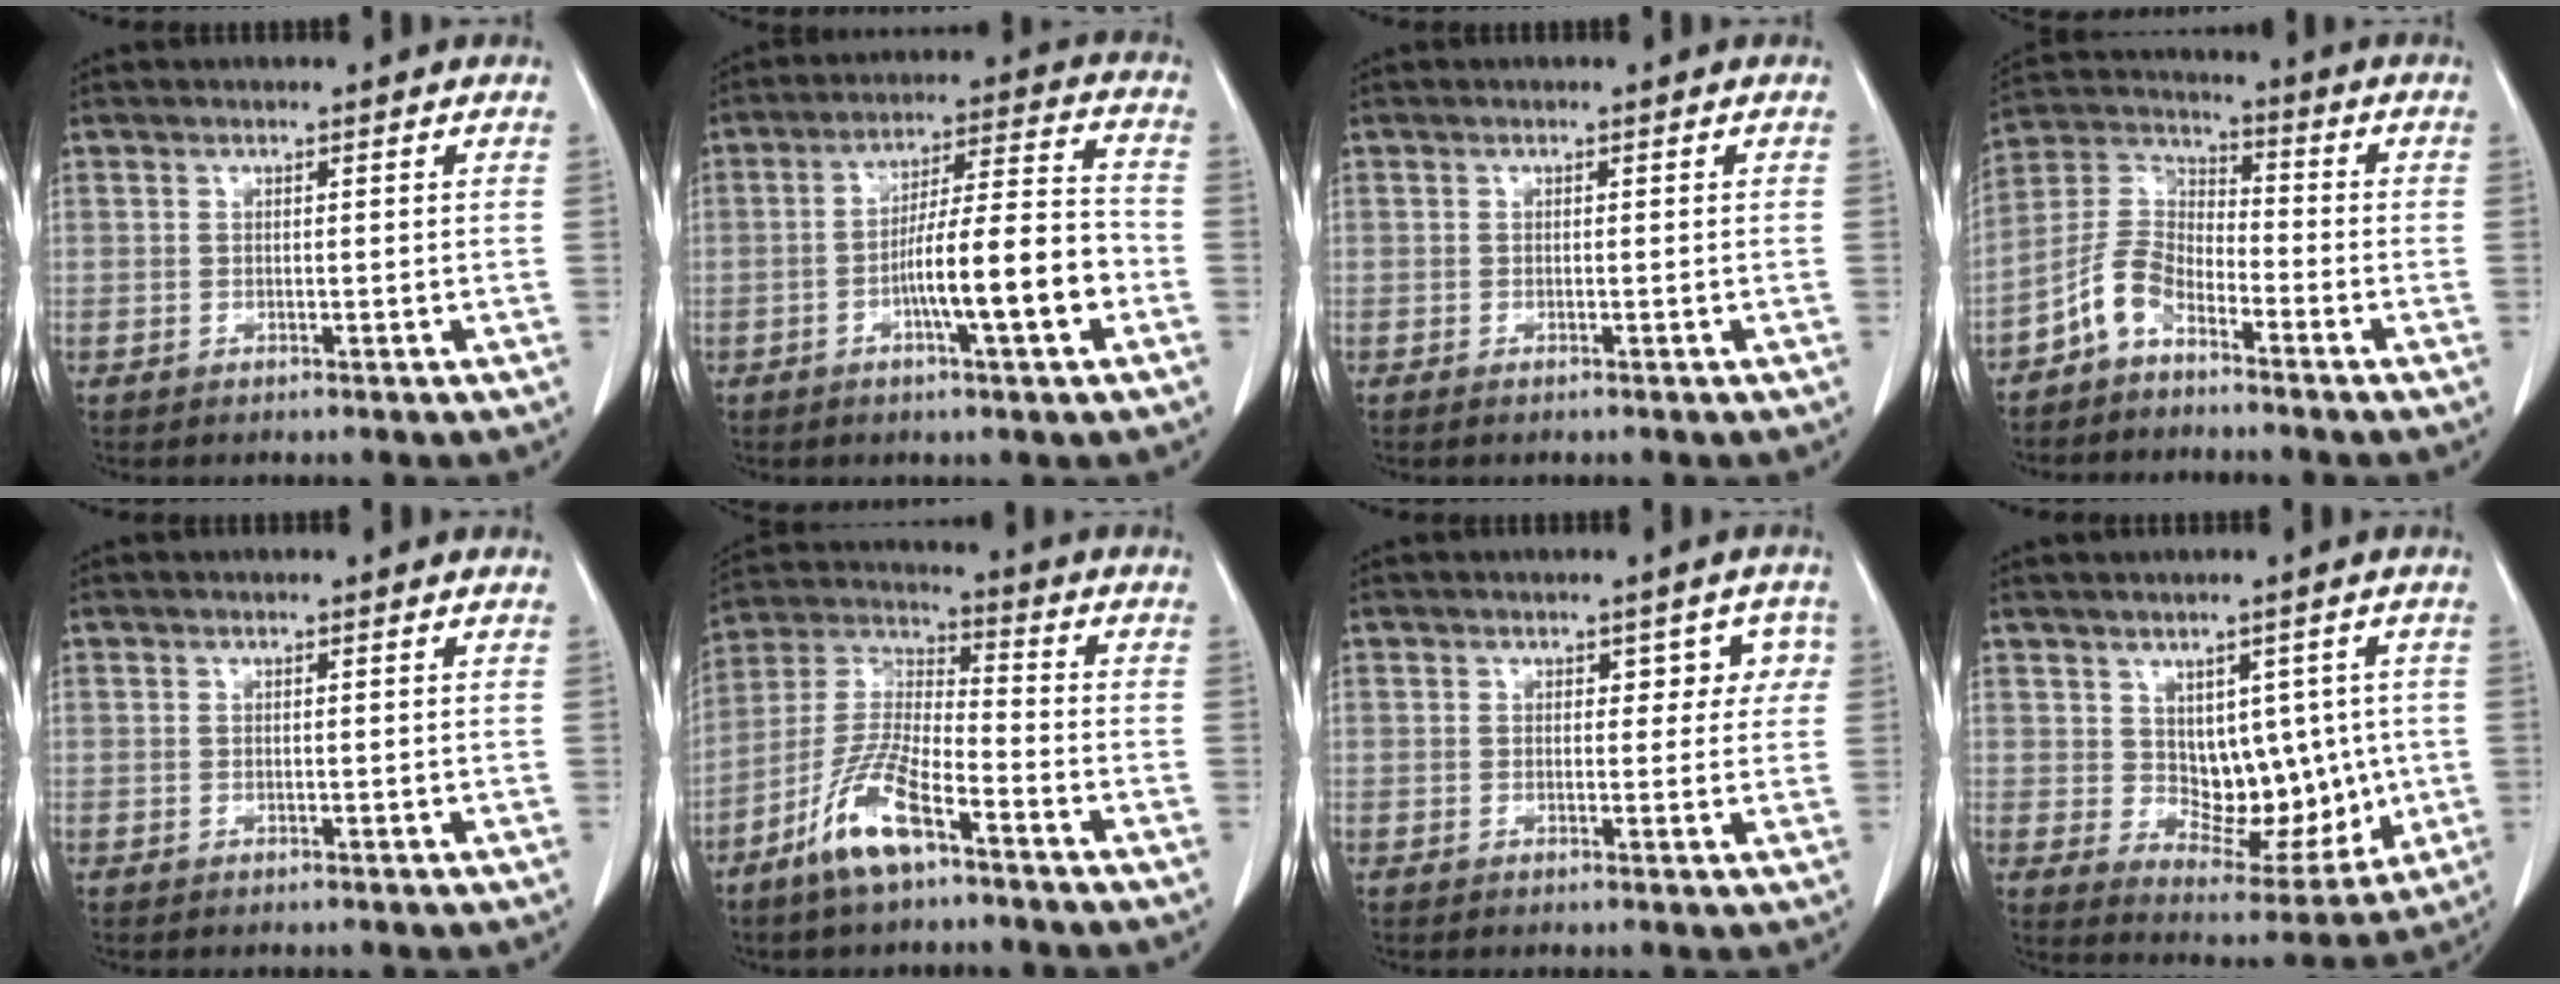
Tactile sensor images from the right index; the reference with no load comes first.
{"total": 12.3, "force": [-4.0, 1.0, 11.6], "torque": [-0.191, 0.013, -0.063]}
{"total": 0.6, "force": [-0.5, 0.0, 0.3], "torque": [-0.008, -0.002, -0.008]}
{"total": 7.8, "force": [-5.1, 3.8, 4.4], "torque": [-0.105, 0.025, -0.107]}
{"total": 0.0}
{"total": 11.3, "force": [-6.7, 2.5, 8.7], "torque": [-0.185, -0.009, -0.130]}
{"total": 3.8, "force": [1.1, 2.5, 2.6], "torque": [-0.008, 0.014, 0.010]}
{"total": 10.0, "force": [0.8, 6.3, 7.8], "torque": [-0.088, 0.009, 0.036]}